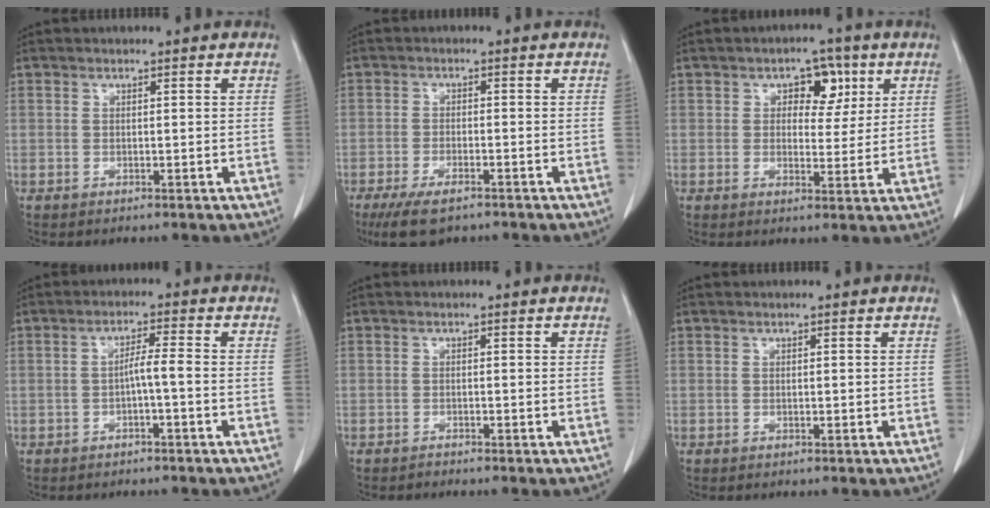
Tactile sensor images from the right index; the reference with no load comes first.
{"total": 6.5, "force": [-4.8, 2.0, 4.0], "torque": [-0.074, -0.012, -0.080]}
{"total": 5.5, "force": [2.2, 3.4, 3.8], "torque": [-0.043, 0.011, 0.031]}
{"total": 2.8, "force": [-0.9, -0.1, 2.7], "torque": [-0.045, 0.006, -0.016]}
{"total": 0.6, "force": [-0.6, -0.1, 0.1], "torque": [-0.004, -0.001, -0.012]}
{"total": 0.0}